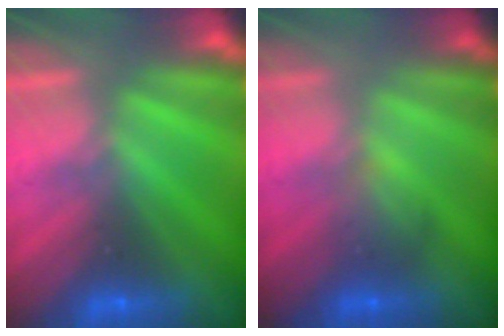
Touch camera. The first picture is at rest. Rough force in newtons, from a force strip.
{"total": 1.9}